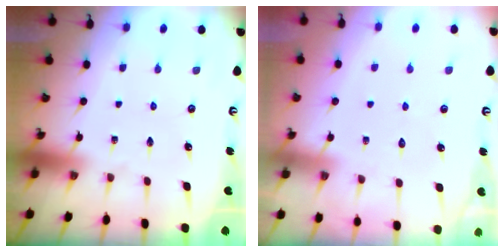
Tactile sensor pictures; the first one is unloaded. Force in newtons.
{"total": 3.0, "press": 3.0, "slide": 0.3}